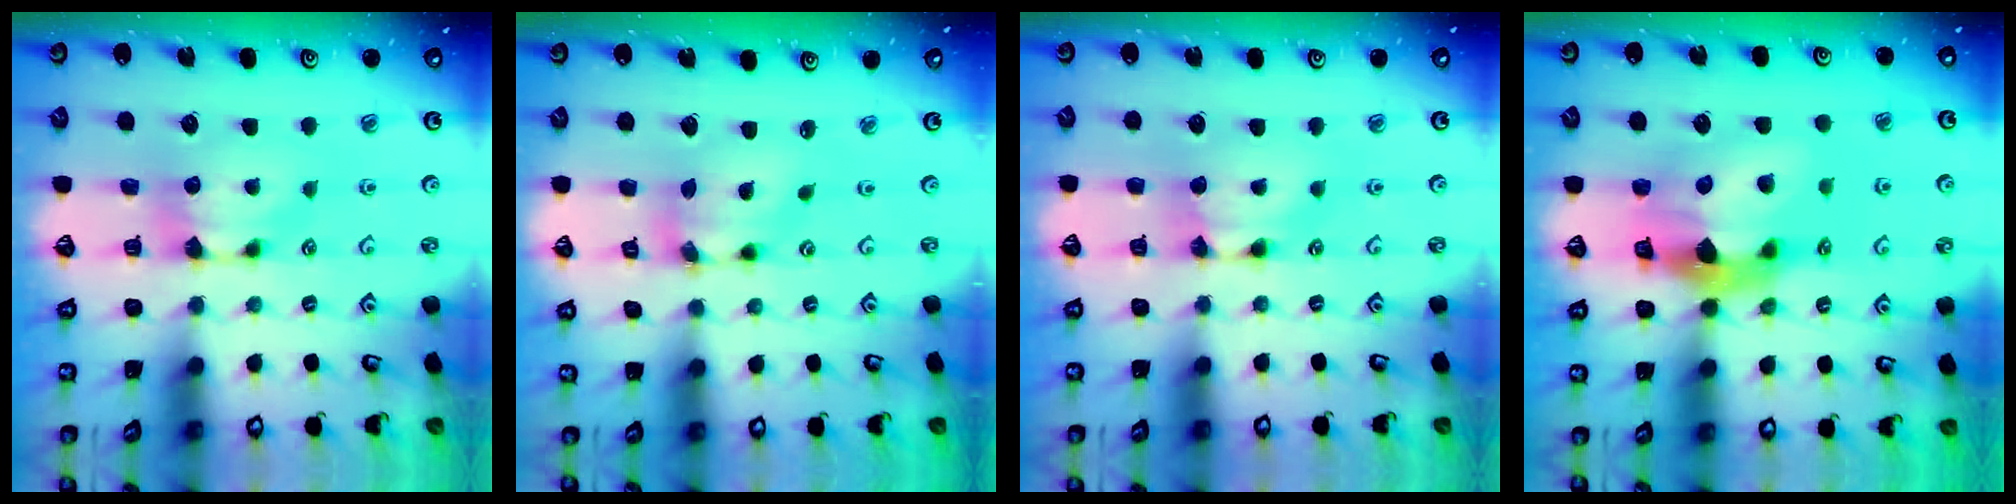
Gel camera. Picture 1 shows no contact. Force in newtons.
{"total": 5.3, "press": 4.9, "slide": 2.1}
{"total": 1.8, "press": 1.7, "slide": 0.1}
{"total": 9.5, "press": 9.2, "slide": 2.6}